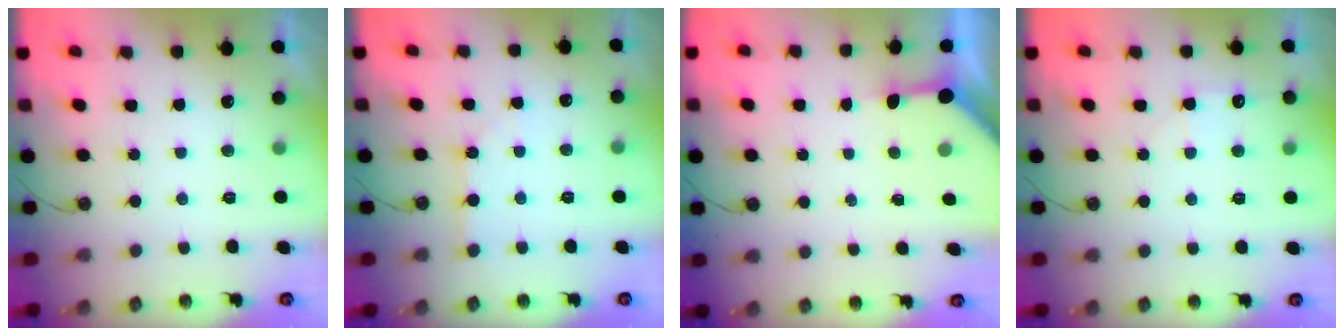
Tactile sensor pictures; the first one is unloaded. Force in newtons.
{"total": 1.2, "press": 1.2, "slide": 0.2}
{"total": 3.6, "press": 3.6, "slide": 0.3}
{"total": 5.5, "press": 5.4, "slide": 0.7}